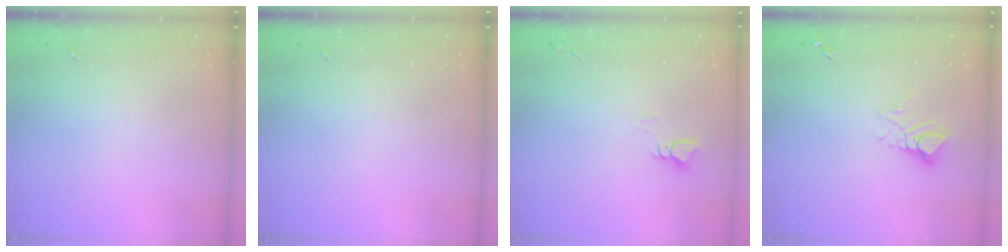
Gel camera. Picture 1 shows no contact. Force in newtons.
{"total": 0.0}
{"total": 3.0, "press": 3.0, "slide": 0.3}
{"total": 7.9, "press": 7.8, "slide": 0.7}